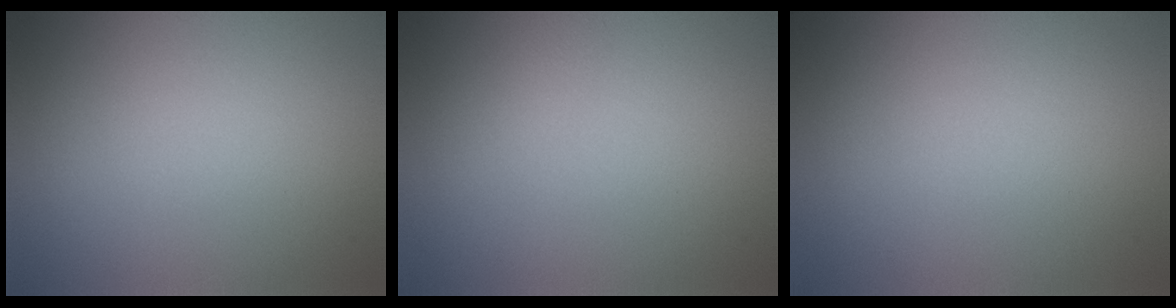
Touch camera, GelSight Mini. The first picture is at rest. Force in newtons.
{"total": 0.6, "press": 0.6, "slide": 0.0}
{"total": 0.0}